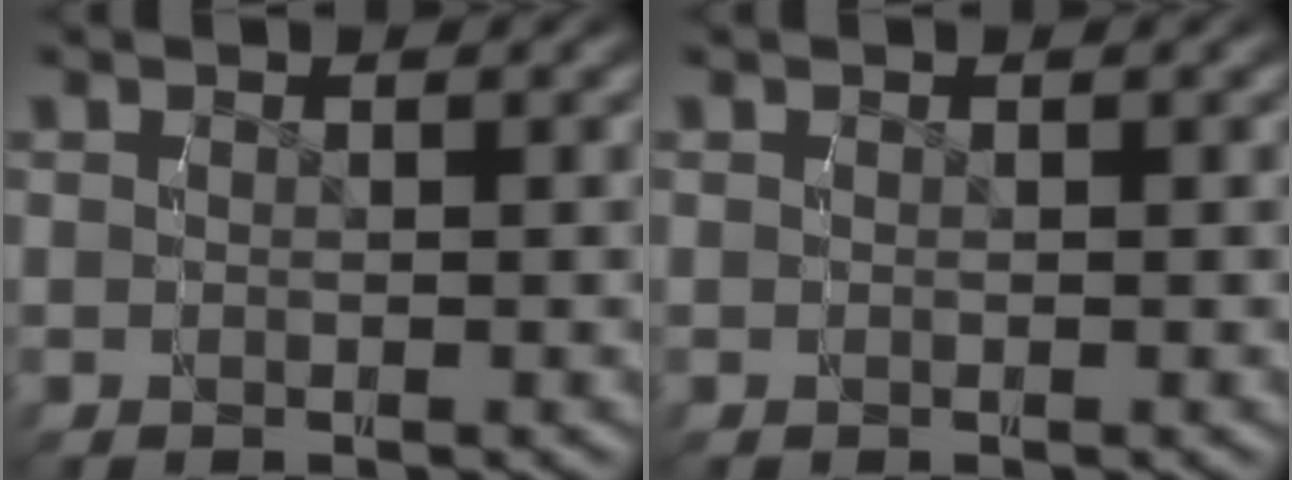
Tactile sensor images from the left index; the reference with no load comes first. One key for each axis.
{"total": 0.0}